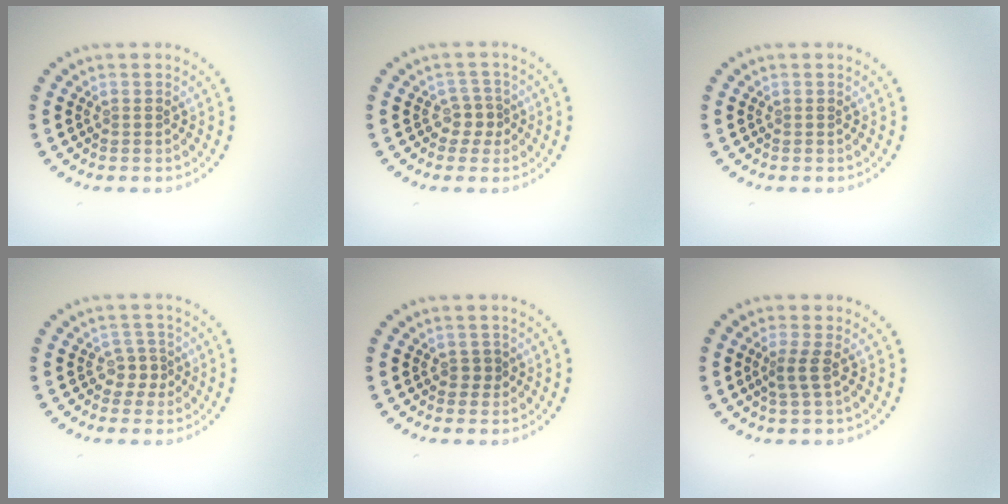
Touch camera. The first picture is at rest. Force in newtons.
{"total": 1.9, "press": 1.4, "slide": 1.2}
{"total": 0.0}
{"total": 1.9, "press": 1.4, "slide": 1.2}
{"total": 0.8, "press": 0.7, "slide": 0.3}
{"total": 1.9, "press": 1.3, "slide": 1.3}